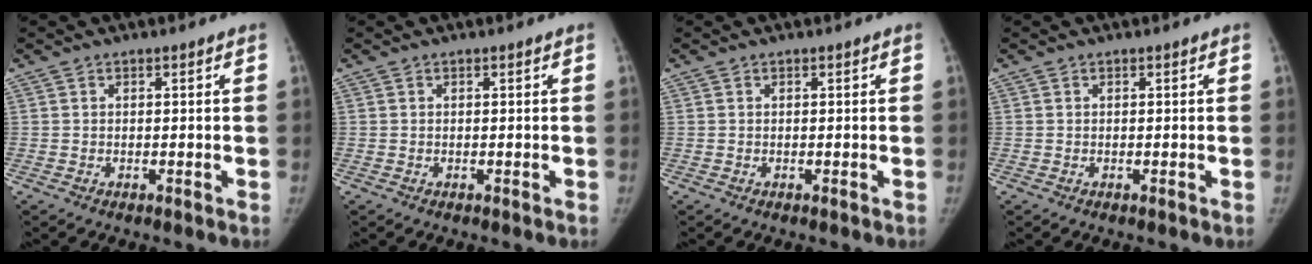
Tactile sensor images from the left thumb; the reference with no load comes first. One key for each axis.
{"total": 0.0}
{"total": 0.0}
{"total": 0.0}